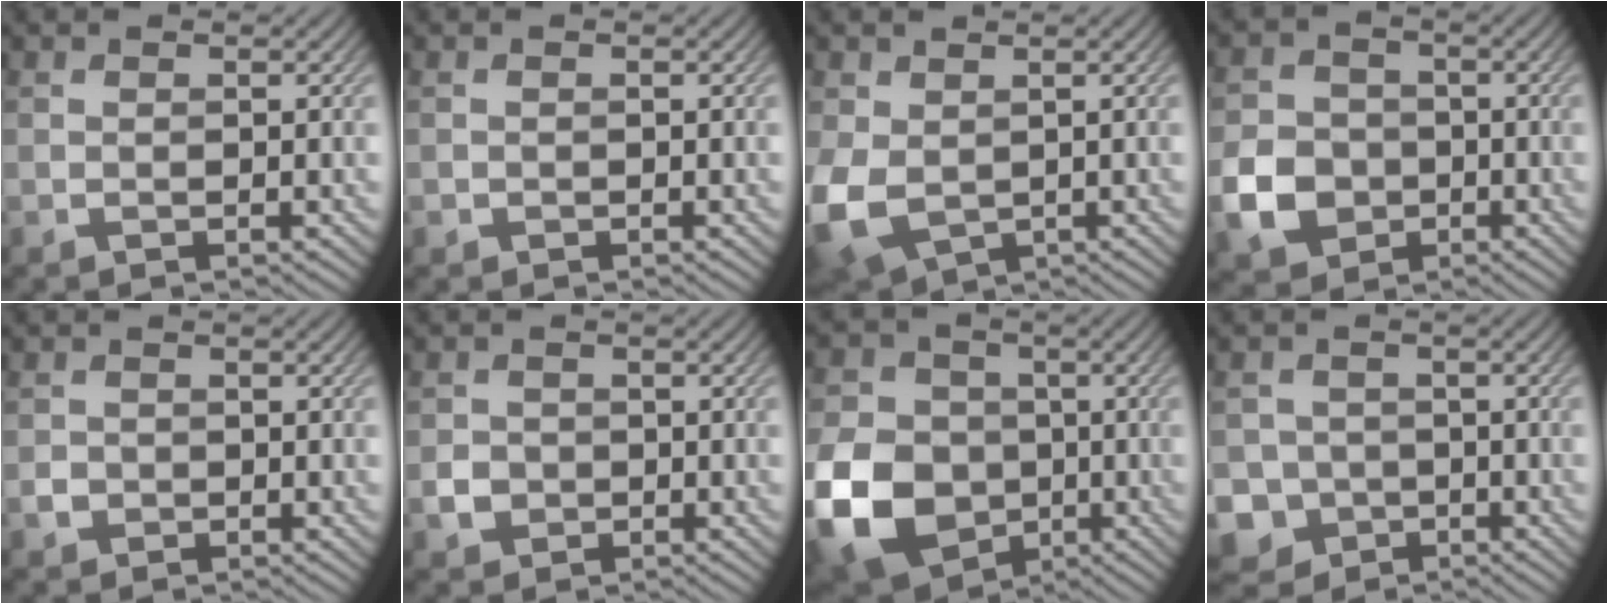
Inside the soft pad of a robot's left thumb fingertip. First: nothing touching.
{"total": 0.7, "force": [-0.3, 0.6, 0.0], "torque": [0.001, -0.006, -0.007]}
{"total": 8.7, "force": [-0.7, 6.2, 6.0], "torque": [-0.182, -0.027, -0.007]}
{"total": 6.6, "force": [-2.2, 5.5, 2.9], "torque": [-0.070, -0.008, -0.052]}
{"total": 1.6, "force": [-0.6, 1.4, 0.4], "torque": [-0.005, -0.004, -0.014]}
{"total": 2.5, "force": [-0.7, 2.2, 0.8], "torque": [-0.015, -0.004, -0.016]}
{"total": 15.6, "force": [-4.6, 12.3, 8.4], "torque": [-0.238, -0.038, -0.087]}
{"total": 6.8, "force": [-3.0, 5.9, 1.4], "torque": [-0.042, -0.020, -0.076]}